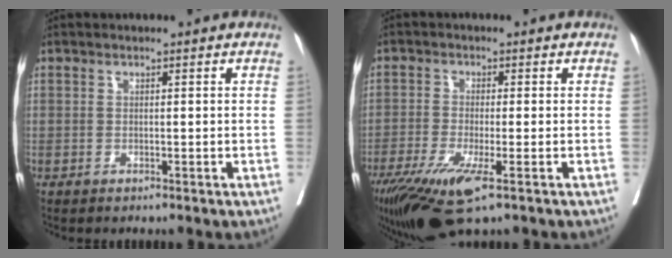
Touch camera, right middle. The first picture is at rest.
{"total": 9.1, "force": [-4.9, 1.5, 7.5], "torque": [-0.132, -0.026, -0.084]}